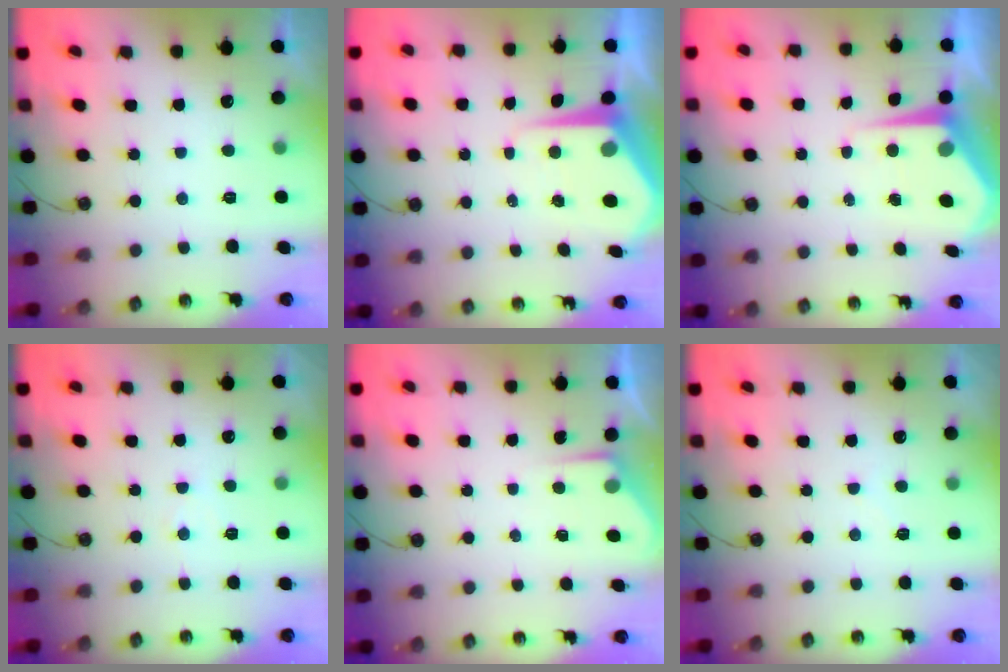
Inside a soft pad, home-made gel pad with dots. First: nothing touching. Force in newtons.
{"total": 8.9, "press": 8.8, "slide": 1.0}
{"total": 6.9, "press": 6.9, "slide": 0.4}
{"total": 4.7, "press": 4.7, "slide": 0.5}
{"total": 2.8, "press": 2.8, "slide": 0.4}
{"total": 3.4, "press": 3.4, "slide": 0.5}